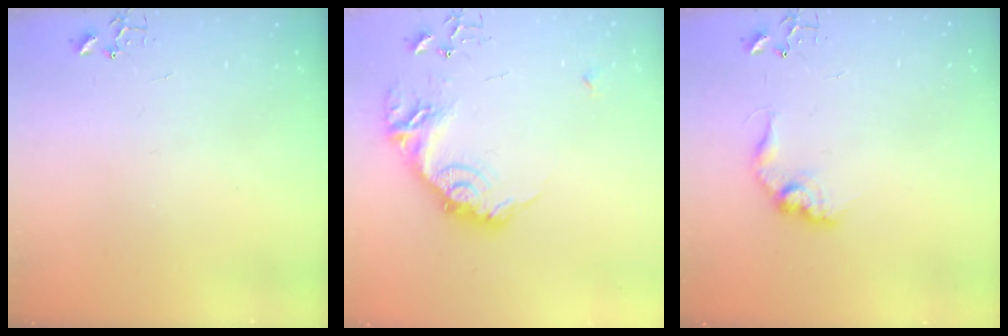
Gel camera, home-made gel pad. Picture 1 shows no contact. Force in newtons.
{"total": 19.2, "press": 19.1, "slide": 1.2}
{"total": 11.0, "press": 11.0, "slide": 0.3}